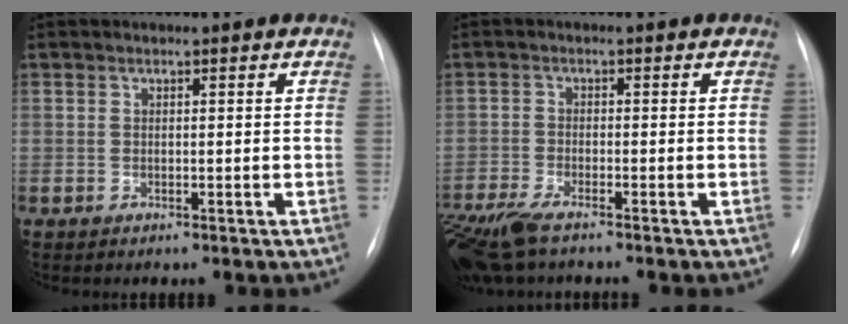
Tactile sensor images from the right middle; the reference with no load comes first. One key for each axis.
{"total": 8.7, "fx": -6.6, "fy": 2.2, "fz": 5.3, "tx": -0.108, "ty": -0.021, "tz": -0.119}